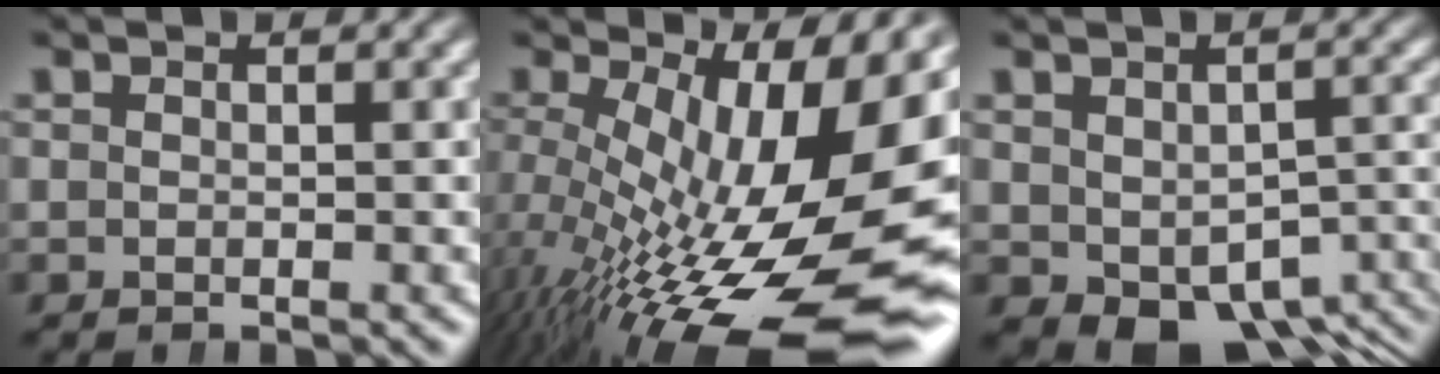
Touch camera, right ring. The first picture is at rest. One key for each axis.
{"total": 15.8, "fx": -2.4, "fy": 6.9, "fz": 14.0, "tx": -0.202, "ty": -0.038, "tz": -0.007}
{"total": 7.2, "fx": -4.8, "fy": 3.9, "fz": 3.7, "tx": -0.052, "ty": -0.043, "tz": -0.052}